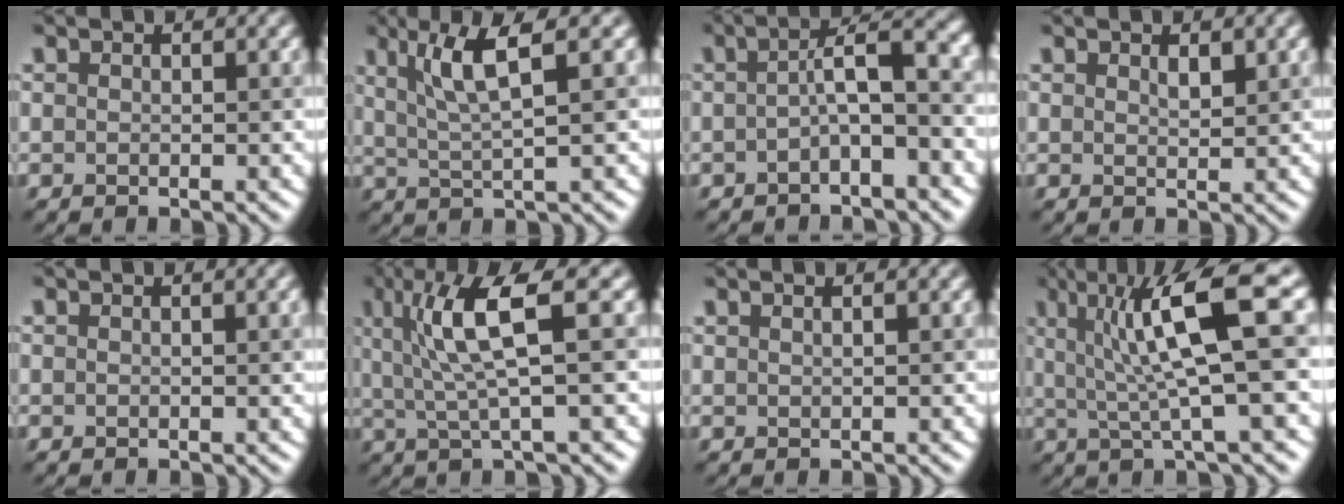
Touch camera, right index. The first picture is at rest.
{"total": 5.1, "force": [2.2, 0.7, 4.6], "torque": [-0.084, 0.004, 0.042]}
{"total": 4.5, "force": [-0.5, 1.1, 4.3], "torque": [-0.066, 0.016, -0.016]}
{"total": 1.2, "force": [0.9, 0.2, 0.7], "torque": [-0.013, 0.001, 0.016]}
{"total": 1.4, "force": [0.4, 0.4, 1.3], "torque": [-0.013, 0.005, 0.001]}
{"total": 7.0, "force": [2.0, 1.1, 6.6], "torque": [-0.125, 0.004, 0.034]}
{"total": 2.7, "force": [1.4, 1.4, 1.8], "torque": [-0.003, 0.016, -0.007]}
{"total": 9.3, "force": [2.5, 1.6, 8.8], "torque": [-0.135, 0.007, 0.039]}